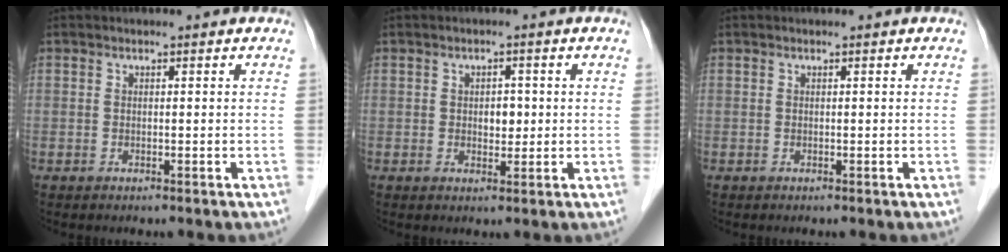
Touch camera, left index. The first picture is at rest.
{"total": 2.4, "force": [0.1, 1.6, 1.8], "torque": [-0.026, 0.002, 0.005]}
{"total": 0.0}